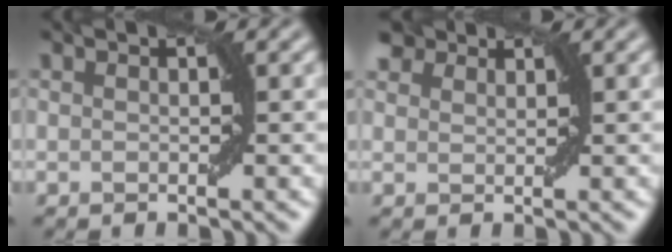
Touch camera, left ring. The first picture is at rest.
{"total": 2.4, "force": [2.1, 1.0, 0.7], "torque": [-0.014, 0.006, 0.037]}